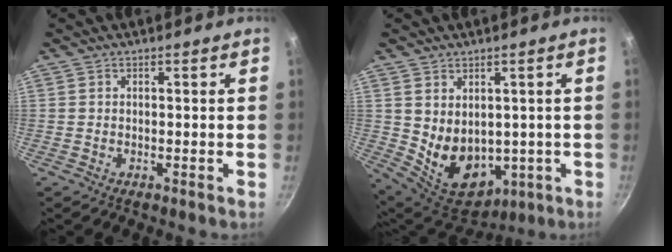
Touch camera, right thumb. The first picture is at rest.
{"total": 12.0, "force": [0.2, 8.9, 8.2], "torque": [-0.107, -0.024, 0.037]}